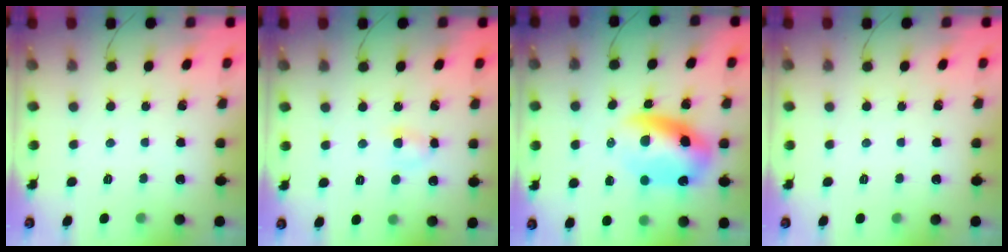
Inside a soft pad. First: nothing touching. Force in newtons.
{"total": 3.7, "press": 3.5, "slide": 1.3}
{"total": 11.5, "press": 11.2, "slide": 2.7}
{"total": 0.0}